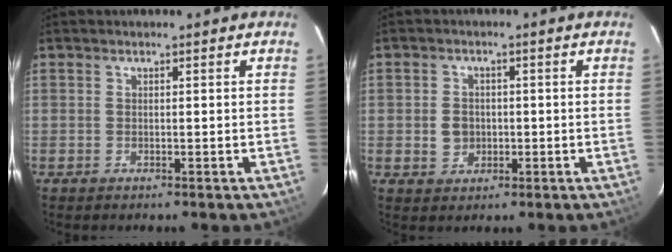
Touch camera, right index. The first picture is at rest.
{"total": 3.8, "force": [-0.4, 3.6, 1.2], "torque": [-0.027, 0.009, -0.001]}